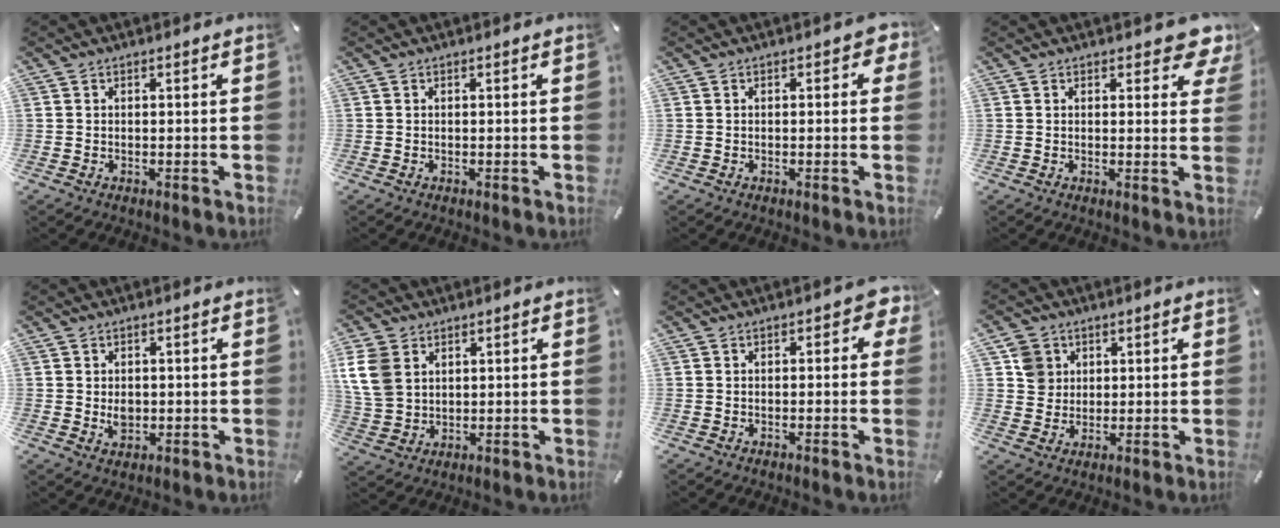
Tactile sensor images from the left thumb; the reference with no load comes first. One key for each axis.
{"total": 0.0}
{"total": 1.9, "fx": 0.0, "fy": 1.3, "fz": 1.4, "tx": -0.009, "ty": 0.003, "tz": -0.004}
{"total": 5.3, "fx": 3.4, "fy": 2.7, "fz": 3.1, "tx": -0.031, "ty": -0.017, "tz": 0.054}
{"total": 2.9, "fx": -0.1, "fy": 2.5, "fz": 1.5, "tx": -0.020, "ty": 0.001, "tz": -0.003}
{"total": 9.5, "fx": 3.3, "fy": 7.4, "fz": 4.8, "tx": -0.143, "ty": -0.002, "tz": 0.061}
{"total": 2.7, "fx": 0.1, "fy": 1.8, "fz": 2.0, "tx": -0.021, "ty": 0.002, "tz": -0.002}
{"total": 6.0, "fx": 1.9, "fy": 5.6, "fz": 0.8, "tx": -0.009, "ty": 0.005, "tz": 0.034}